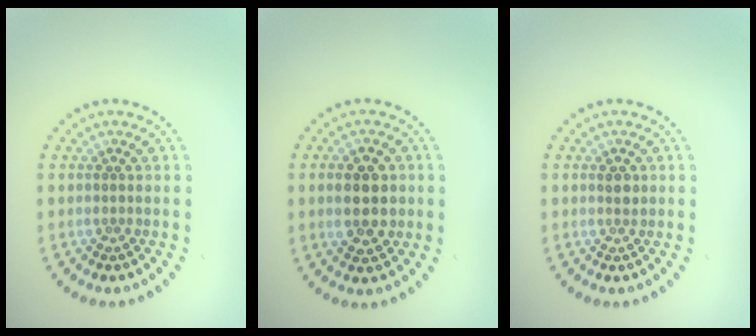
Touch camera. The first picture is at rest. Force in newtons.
{"total": 4.5, "press": 4.5, "slide": 0.1}
{"total": 1.1, "press": 1.0, "slide": 0.3}